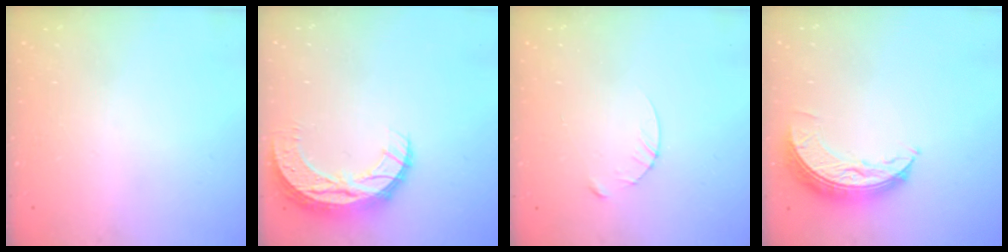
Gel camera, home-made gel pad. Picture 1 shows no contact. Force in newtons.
{"total": 11.7, "press": 11.6, "slide": 0.8}
{"total": 3.8, "press": 3.8, "slide": 0.3}
{"total": 7.9, "press": 7.9, "slide": 0.6}